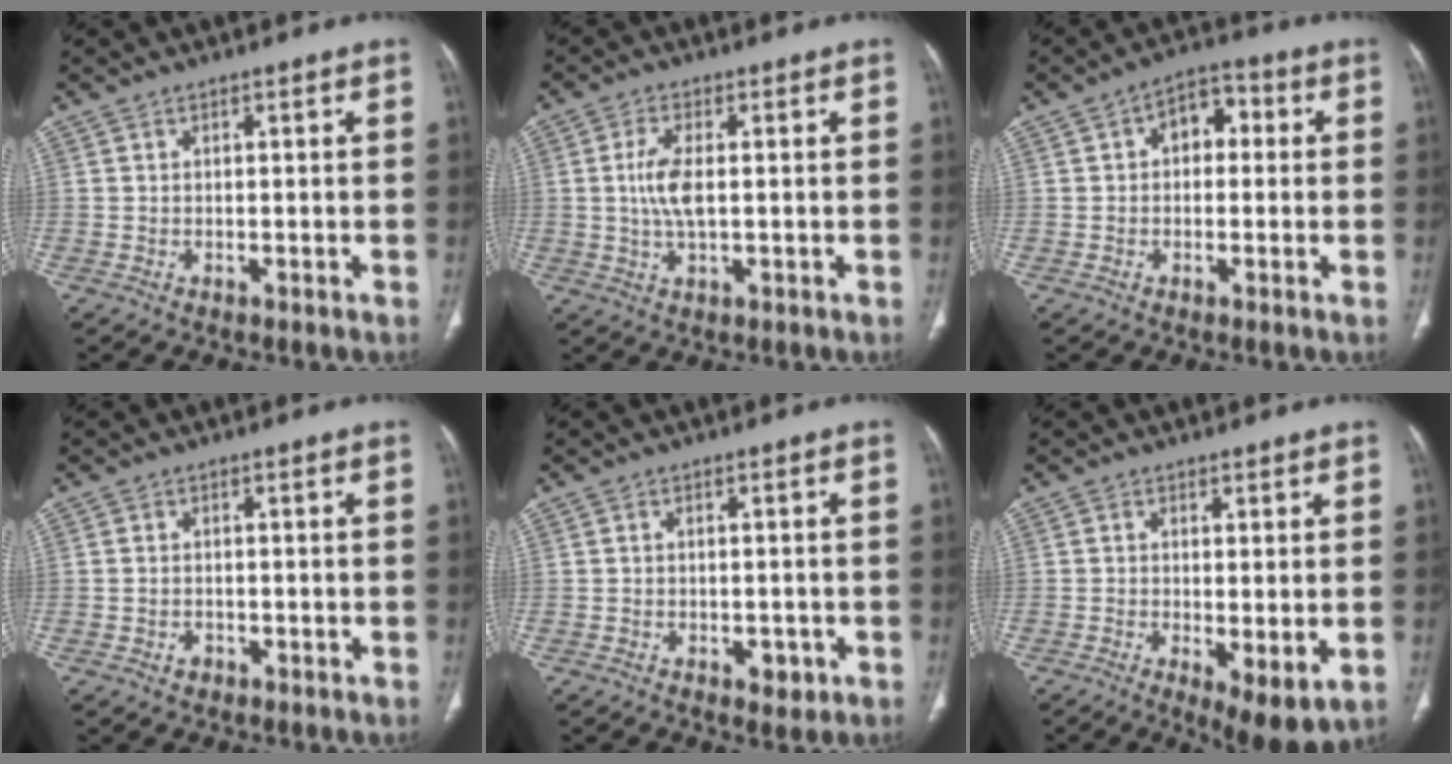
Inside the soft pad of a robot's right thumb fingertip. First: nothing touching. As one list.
[{"total": 5.7, "force": [0.4, 2.3, 5.2], "torque": [-0.118, -0.001, 0.007]}, {"total": 6.6, "force": [0.9, 4.4, 4.8], "torque": [-0.043, 0.022, 0.004]}, {"total": 1.6, "force": [-0.7, 1.3, 0.6], "torque": [-0.008, 0.008, -0.009]}, {"total": 3.0, "force": [-1.2, 1.8, 2.0], "torque": [-0.015, 0.004, -0.011]}, {"total": 7.7, "force": [-1.9, 2.6, 7.0], "torque": [-0.110, -0.024, -0.027]}]